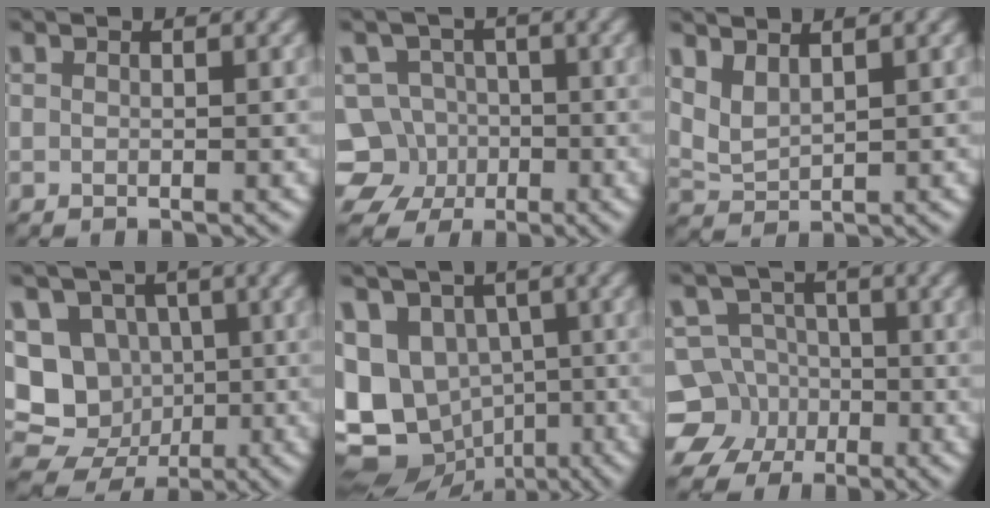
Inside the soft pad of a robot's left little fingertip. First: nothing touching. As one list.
[{"total": 7.2, "force": [-3.1, 6.2, 1.9], "torque": [-0.016, -0.002, -0.074]}, {"total": 2.3, "force": [1.7, 0.7, 1.4], "torque": [-0.037, -0.002, 0.041]}, {"total": 8.9, "force": [-0.5, 8.1, 3.8], "torque": [-0.053, 0.009, -0.036]}, {"total": 12.7, "force": [-1.2, 10.6, 6.8], "torque": [-0.128, -0.021, -0.015]}, {"total": 8.4, "force": [-3.8, 7.4, 1.4], "torque": [-0.023, -0.004, -0.088]}]